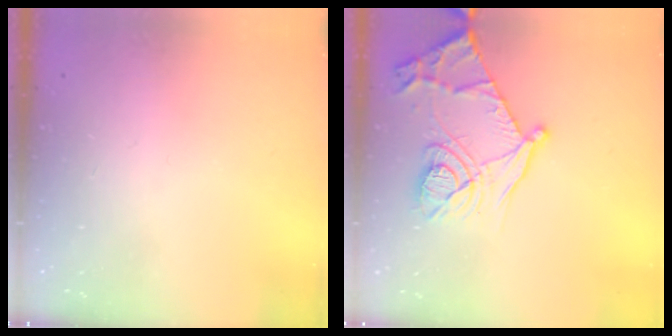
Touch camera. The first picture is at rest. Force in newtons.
{"total": 17.1, "press": 17.1, "slide": 1.2}